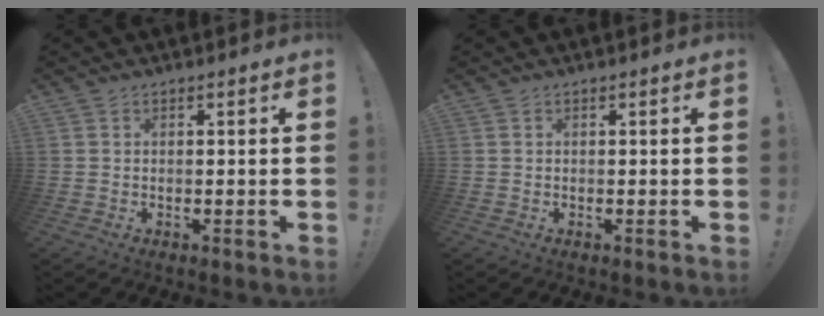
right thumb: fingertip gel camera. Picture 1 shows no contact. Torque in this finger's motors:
{"motor_torque": [0.03, 0.02, 0.00, -0.01, 0.01]}